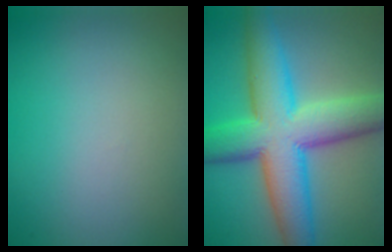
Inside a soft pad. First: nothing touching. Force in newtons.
{"total": 11.3, "press": 11.3, "slide": 0.1}